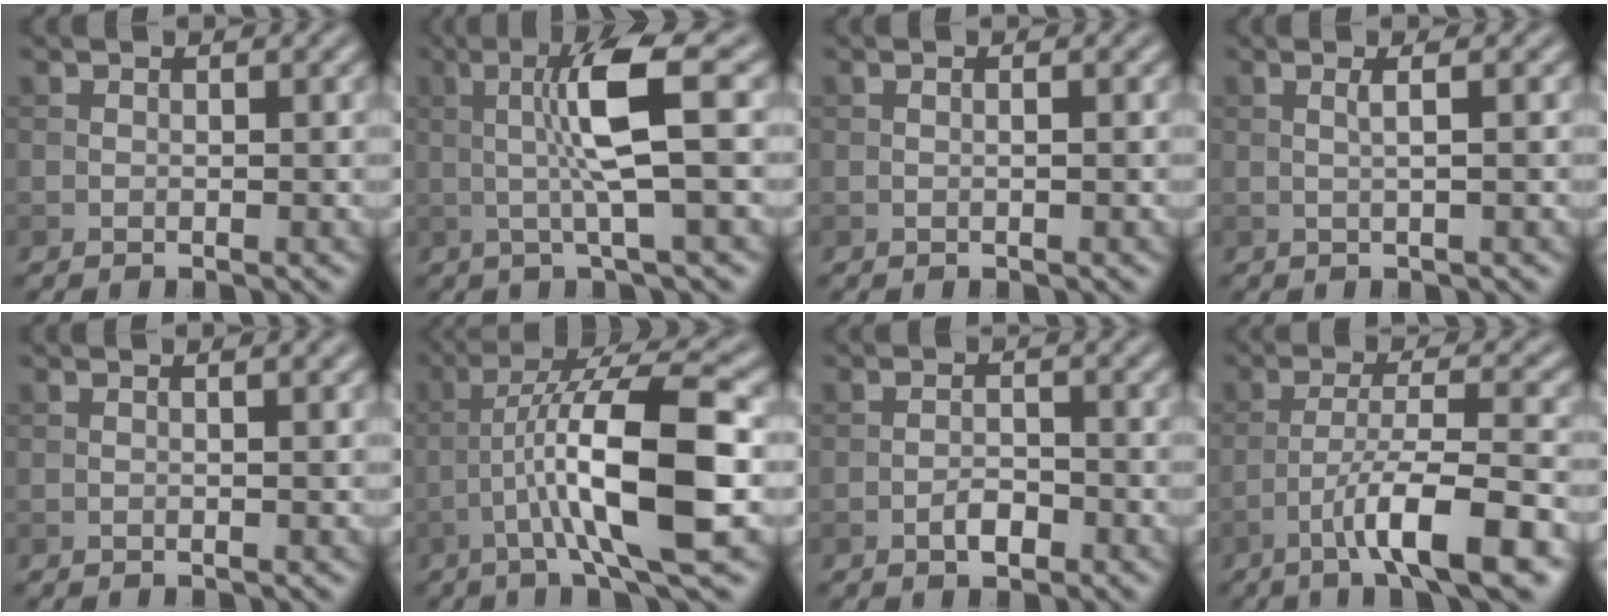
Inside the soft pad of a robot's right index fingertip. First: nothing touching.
{"total": 6.1, "force": [0.6, 0.6, 6.1], "torque": [-0.121, 0.007, 0.011]}
{"total": 0.7, "force": [0.1, 0.1, 0.7], "torque": [-0.013, -0.002, 0.001]}
{"total": 1.6, "force": [0.3, 0.3, 1.6], "torque": [-0.025, 0.004, -0.001]}
{"total": 1.2, "force": [0.3, 0.4, 1.1], "torque": [-0.015, 0.004, -0.004]}
{"total": 10.3, "force": [-2.3, 1.8, 9.9], "torque": [-0.164, 0.022, -0.041]}
{"total": 1.9, "force": [-1.0, 0.8, 1.4], "torque": [-0.023, 0.003, -0.021]}
{"total": 8.4, "force": [-4.5, 1.4, 6.9], "torque": [-0.108, 0.012, -0.075]}